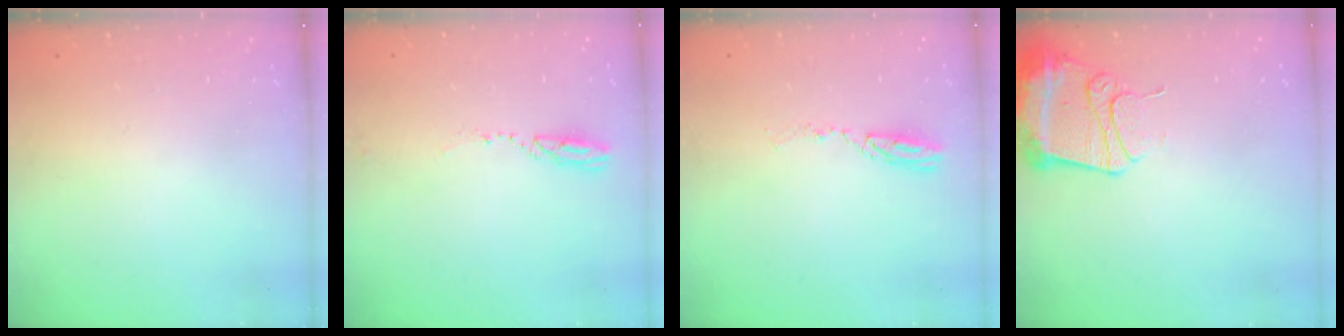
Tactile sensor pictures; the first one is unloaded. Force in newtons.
{"total": 3.3, "press": 3.1, "slide": 1.2}
{"total": 5.4, "press": 5.3, "slide": 0.6}
{"total": 13.2, "press": 13.2, "slide": 1.4}